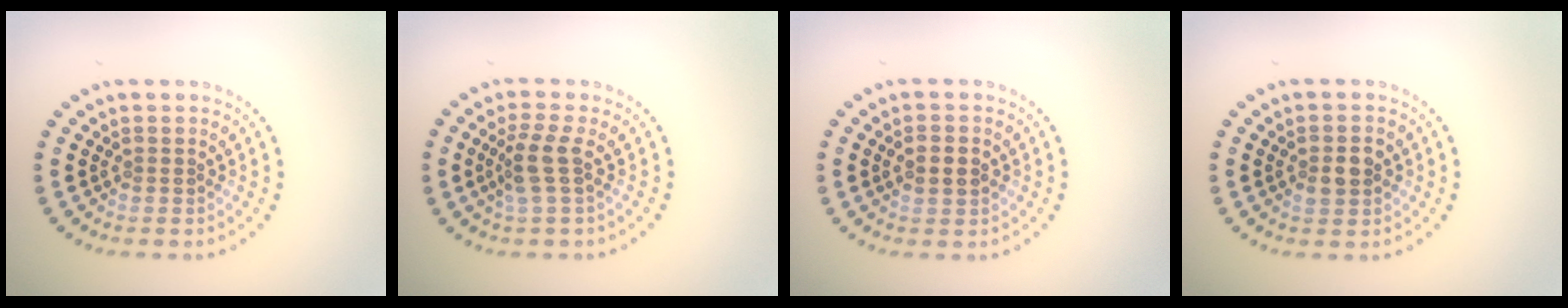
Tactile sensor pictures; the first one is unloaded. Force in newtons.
{"total": 2.5, "press": 1.9, "slide": 1.6}
{"total": 2.1, "press": 2.1, "slide": 0.2}
{"total": 2.2, "press": 2.2, "slide": 0.2}